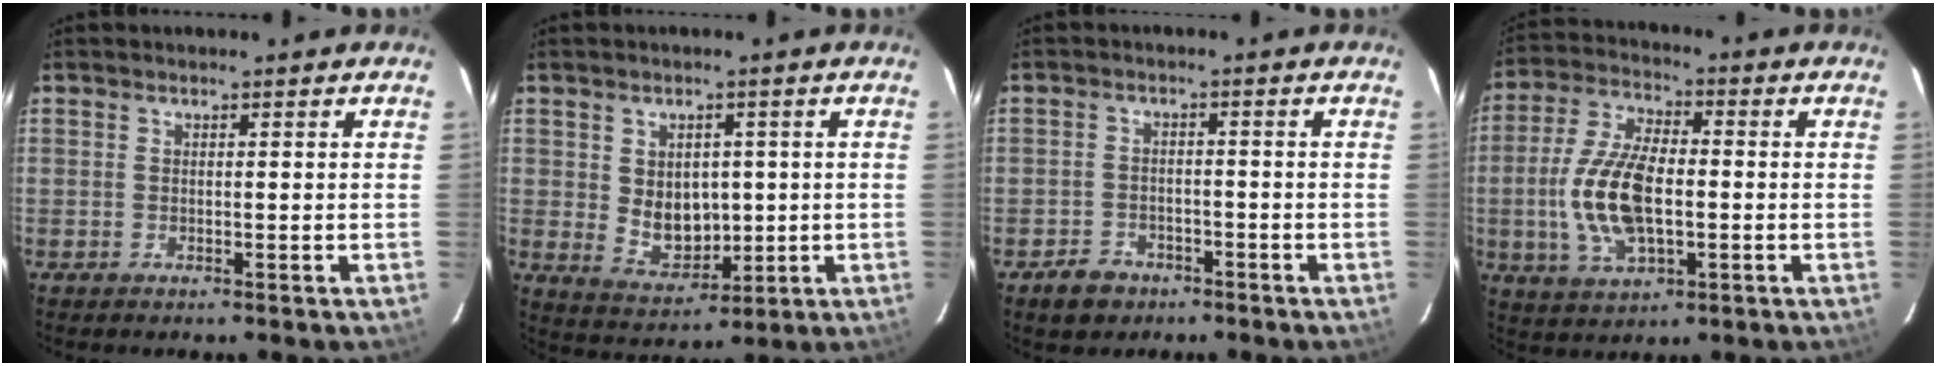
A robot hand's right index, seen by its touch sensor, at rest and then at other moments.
{"total": 7.6, "force": [0.4, 6.1, 4.6], "torque": [-0.081, -0.005, 0.029]}
{"total": 5.0, "force": [-3.3, 3.6, 1.2], "torque": [-0.040, 0.013, -0.048]}
{"total": 13.9, "force": [-1.9, 6.7, 12.0], "torque": [-0.251, 0.004, -0.033]}